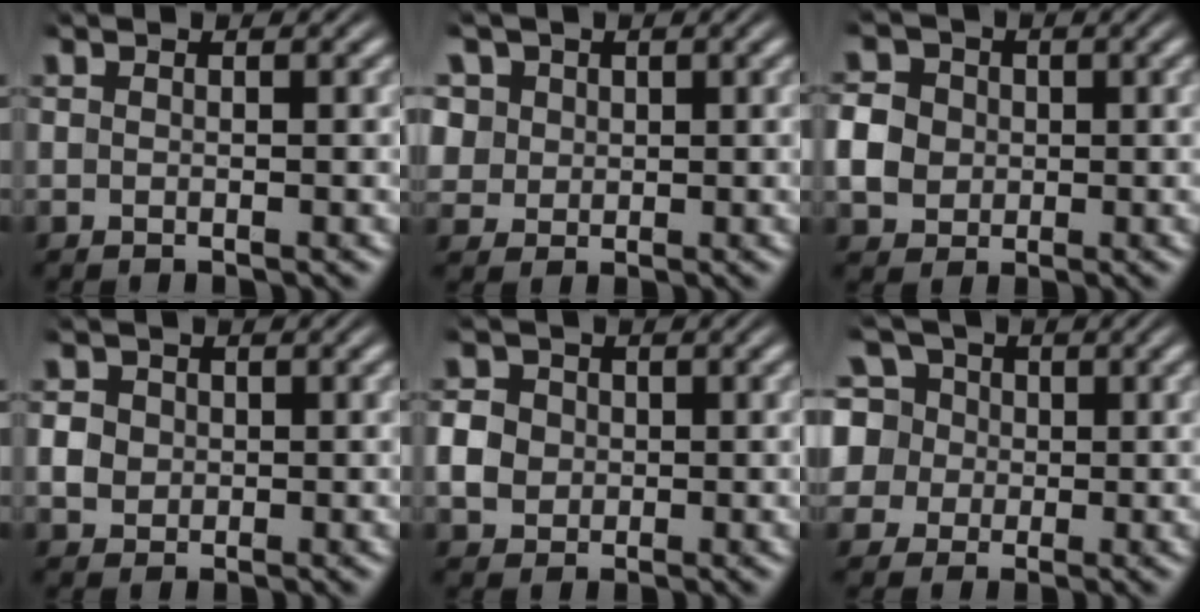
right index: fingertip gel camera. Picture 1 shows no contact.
{"total": 5.9, "force": [1.2, 5.2, 2.5], "torque": [-0.074, -0.018, 0.028]}
{"total": 5.7, "force": [0.0, 5.2, 2.5], "torque": [-0.053, -0.014, 0.004]}
{"total": 2.7, "force": [0.0, 2.5, 1.0], "torque": [-0.022, -0.007, 0.004]}
{"total": 4.1, "force": [-0.2, 3.7, 1.7], "torque": [-0.037, -0.012, 0.002]}
{"total": 10.4, "force": [0.7, 9.4, 4.3], "torque": [-0.120, -0.033, 0.013]}